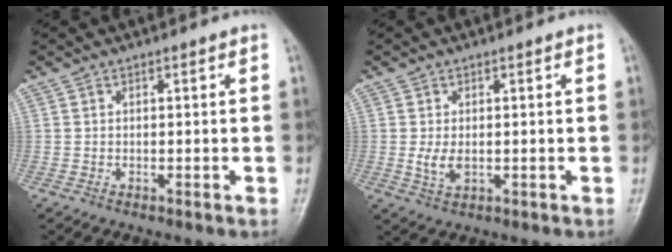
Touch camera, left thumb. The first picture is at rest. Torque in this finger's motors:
{"motor_torque": [0.15, 0.15, 0.57, 0.03, 0.01]}